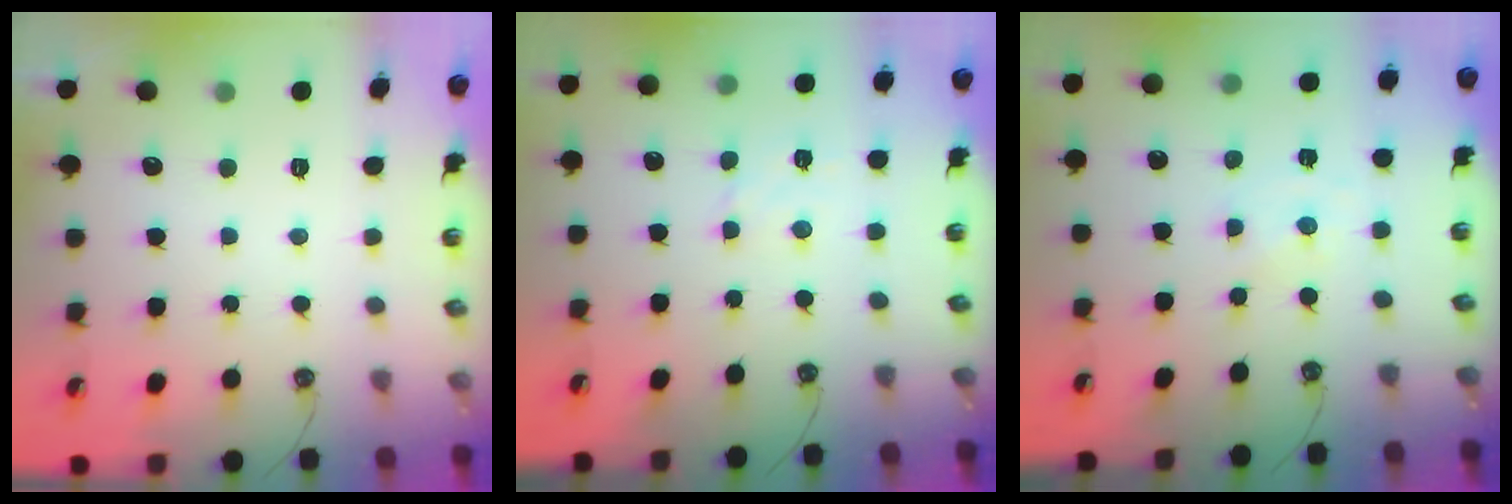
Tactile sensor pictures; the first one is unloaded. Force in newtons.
{"total": 2.5, "press": 2.4, "slide": 0.5}
{"total": 0.0}